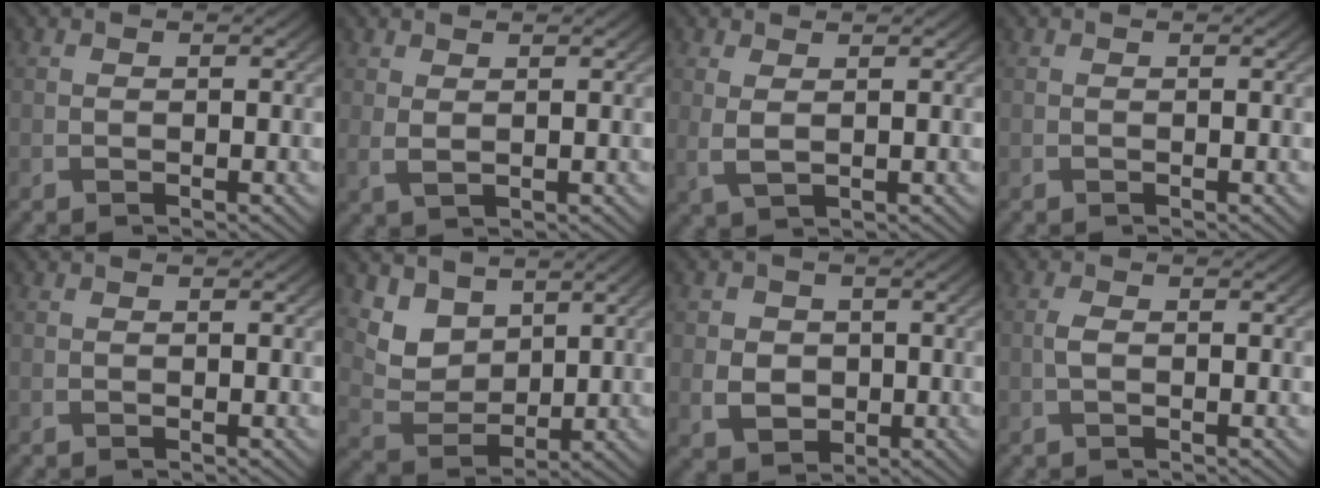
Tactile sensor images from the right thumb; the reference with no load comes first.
{"total": 1.6, "force": [1.0, 0.5, 1.2], "torque": [-0.031, -0.002, 0.023]}
{"total": 2.3, "force": [1.1, 0.7, 1.9], "torque": [-0.046, -0.003, 0.022]}
{"total": 0.0}
{"total": 0.0}
{"total": 6.4, "force": [4.0, 4.2, 2.9], "torque": [-0.084, -0.013, 0.078]}
{"total": 4.6, "force": [-0.1, 4.1, 2.1], "torque": [-0.048, -0.006, -0.013]}
{"total": 1.5, "force": [-0.1, 0.9, 1.2], "torque": [-0.030, 0.004, -0.004]}